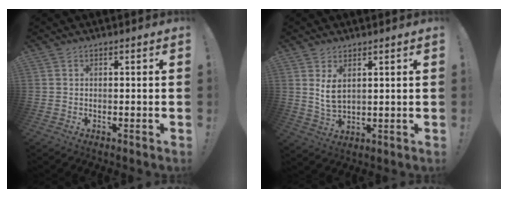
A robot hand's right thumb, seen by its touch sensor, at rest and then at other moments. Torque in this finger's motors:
{"motor_torque": [-0.16, 0.42, 0.66, 0.11, 0.22]}